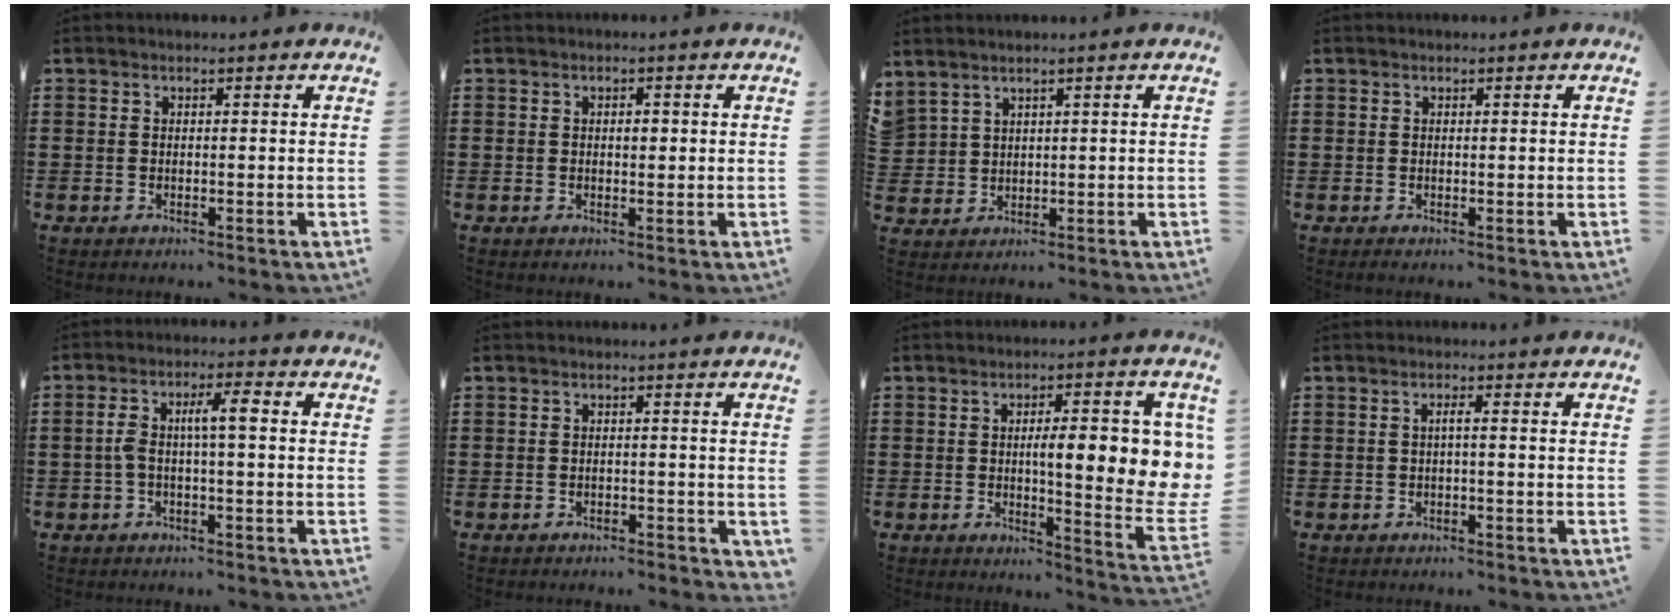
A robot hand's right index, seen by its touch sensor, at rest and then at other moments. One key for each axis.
{"total": 1.2, "fx": 0.2, "fy": 0.6, "fz": 1.1, "tx": -0.021, "ty": 0.004, "tz": 0.001}
{"total": 1.9, "fx": 1.7, "fy": 1.0, "fz": 0.0, "tx": -0.008, "ty": 0.005, "tz": 0.034}
{"total": 0.0}
{"total": 5.0, "fx": -0.1, "fy": 1.0, "fz": 4.9, "tx": -0.098, "ty": 0.005, "tz": -0.008}
{"total": 0.7, "fx": -0.6, "fy": 0.3, "fz": 0.1, "tx": -0.005, "ty": -0.001, "tz": -0.014}
{"total": 10.9, "fx": 1.4, "fy": 2.7, "fz": 10.4, "tx": -0.147, "ty": -0.011, "tz": 0.019}
{"total": 1.2, "fx": -0.3, "fy": -0.2, "fz": 1.2, "tx": -0.022, "ty": -0.001, "tz": -0.008}